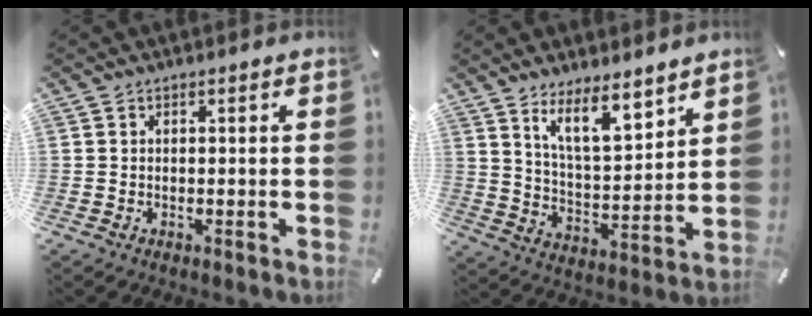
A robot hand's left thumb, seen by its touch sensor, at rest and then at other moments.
{"total": 11.7, "force": [9.1, 4.2, 6.0], "torque": [-0.107, -0.058, 0.164]}